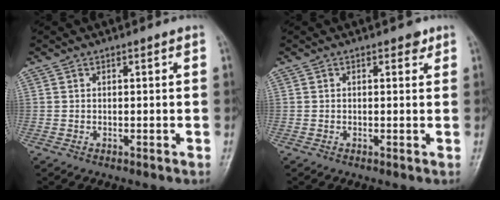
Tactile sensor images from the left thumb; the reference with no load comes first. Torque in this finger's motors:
{"motor_torque": [0.22, 0.03, -0.02, -0.04, 0.00]}